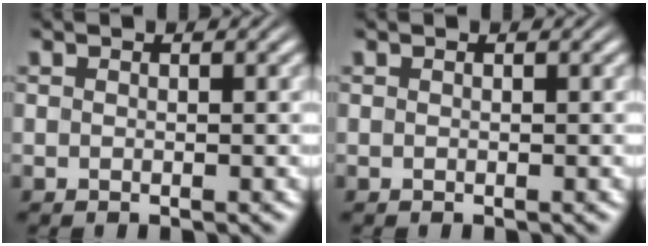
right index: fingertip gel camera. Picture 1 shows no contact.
{"total": 0.0}